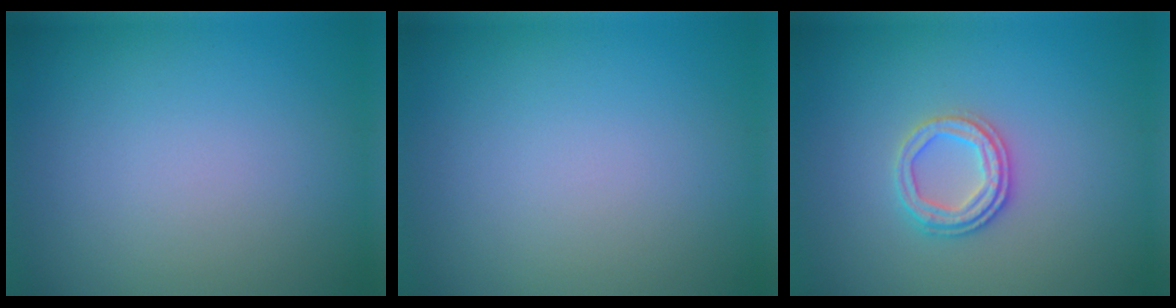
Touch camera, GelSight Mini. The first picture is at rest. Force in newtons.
{"total": 0.0}
{"total": 2.5, "press": 2.4, "slide": 0.6}